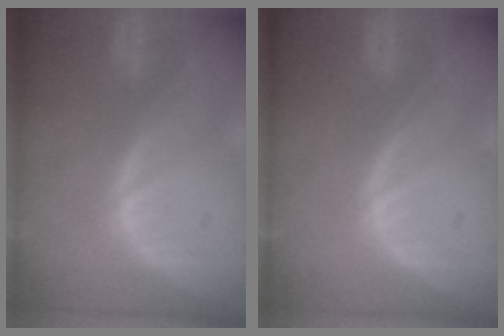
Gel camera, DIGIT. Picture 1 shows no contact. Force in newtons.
{"total": 0.0}